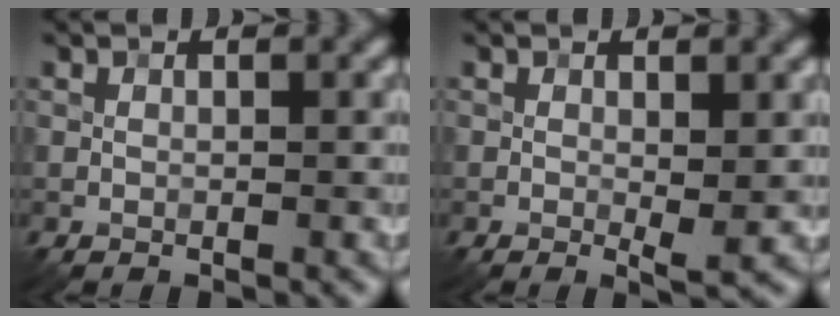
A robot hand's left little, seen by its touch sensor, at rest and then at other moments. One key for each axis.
{"total": 1.5, "fx": 0.1, "fy": 0.2, "fz": 1.4, "tx": -0.021, "ty": -0.008, "tz": -0.001}